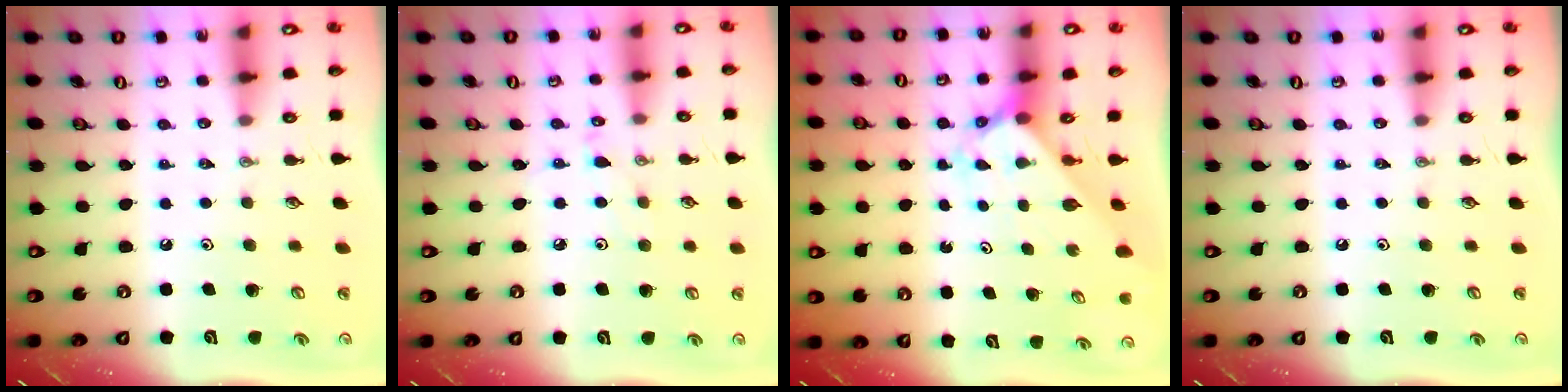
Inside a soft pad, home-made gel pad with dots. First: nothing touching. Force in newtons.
{"total": 3.9, "press": 3.9, "slide": 0.5}
{"total": 2.1, "press": 2.1, "slide": 0.2}
{"total": 0.0}